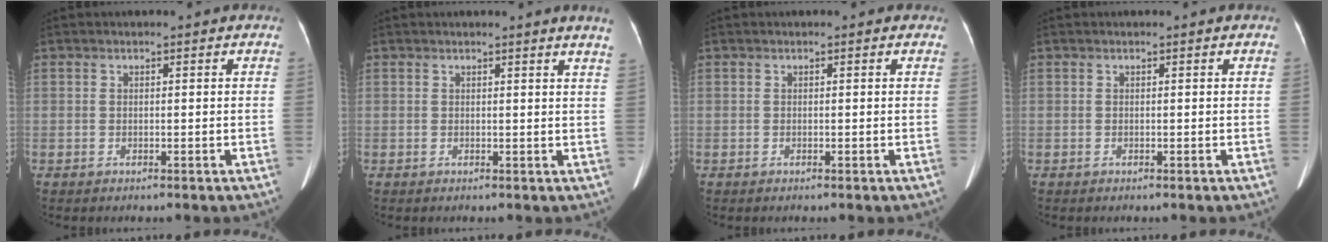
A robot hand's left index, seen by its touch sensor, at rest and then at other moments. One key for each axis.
{"total": 3.2, "fx": 2.7, "fy": -0.7, "fz": 1.4, "tx": -0.019, "ty": -0.013, "tz": 0.015}
{"total": 0.0}
{"total": 0.0}